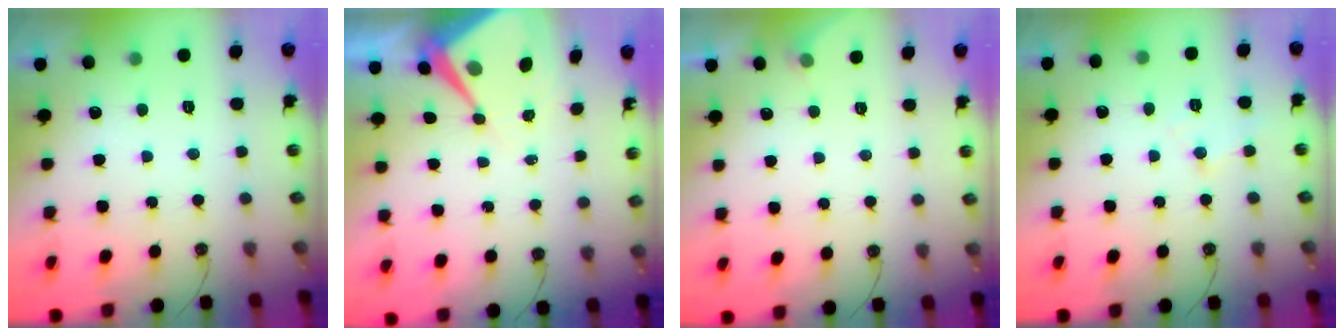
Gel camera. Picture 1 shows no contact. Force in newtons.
{"total": 8.7, "press": 8.7, "slide": 1.1}
{"total": 2.6, "press": 2.5, "slide": 0.5}
{"total": 7.4, "press": 7.3, "slide": 0.9}